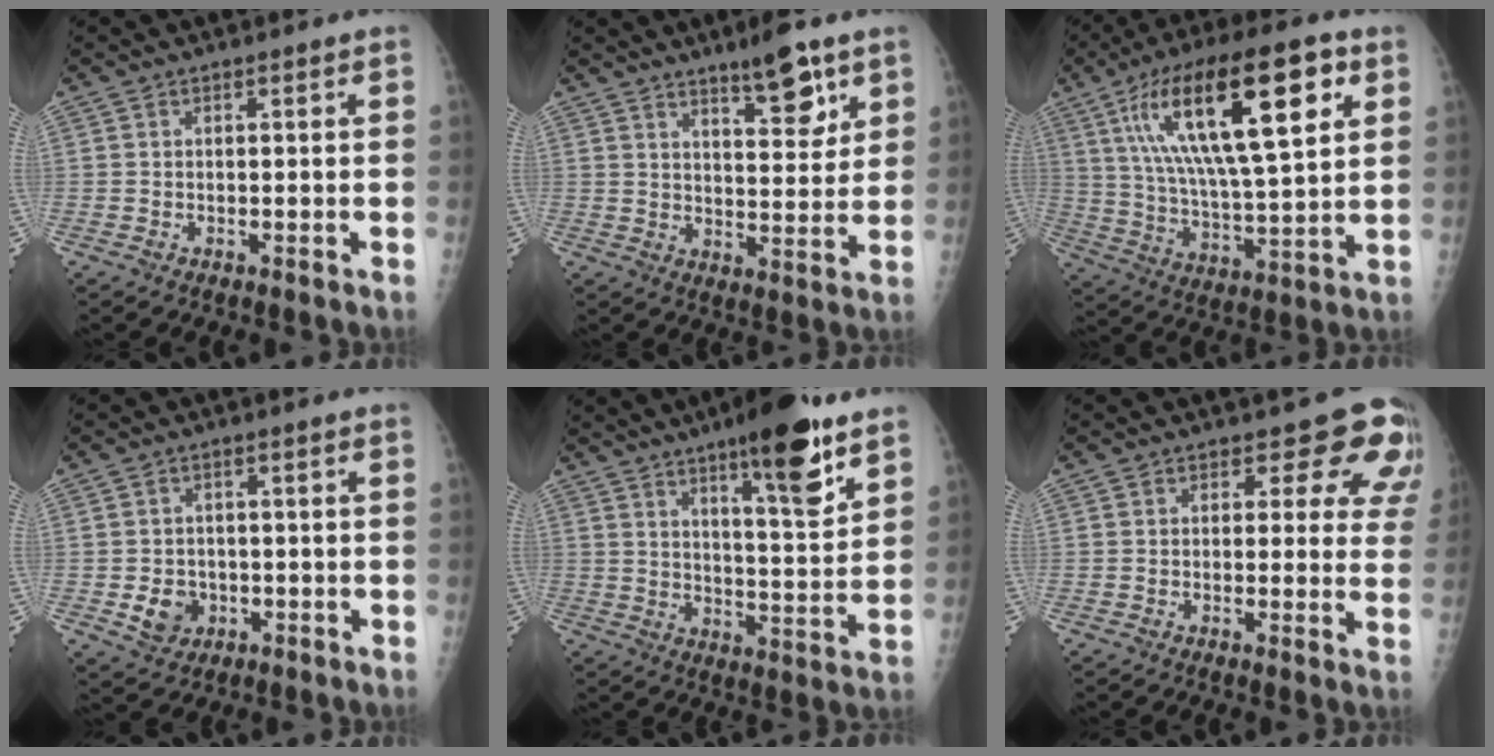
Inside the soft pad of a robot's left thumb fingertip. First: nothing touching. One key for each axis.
{"total": 9.3, "fx": 6.1, "fy": 2.8, "fz": 6.5, "tx": -0.076, "ty": -0.040, "tz": 0.093}
{"total": 24.8, "fx": 9.7, "fy": 7.7, "fz": 21.5, "tx": -0.361, "ty": -0.009, "tz": 0.162}
{"total": 5.1, "fx": -1.4, "fy": 4.3, "fz": 2.3, "tx": -0.017, "ty": 0.006, "tz": -0.014}
{"total": 14.6, "fx": 9.1, "fy": 3.1, "fz": 11.1, "tx": -0.142, "ty": -0.057, "tz": 0.136}
{"total": 9.7, "fx": 5.7, "fy": 5.8, "fz": 5.4, "tx": -0.007, "ty": -0.021, "tz": 0.044}